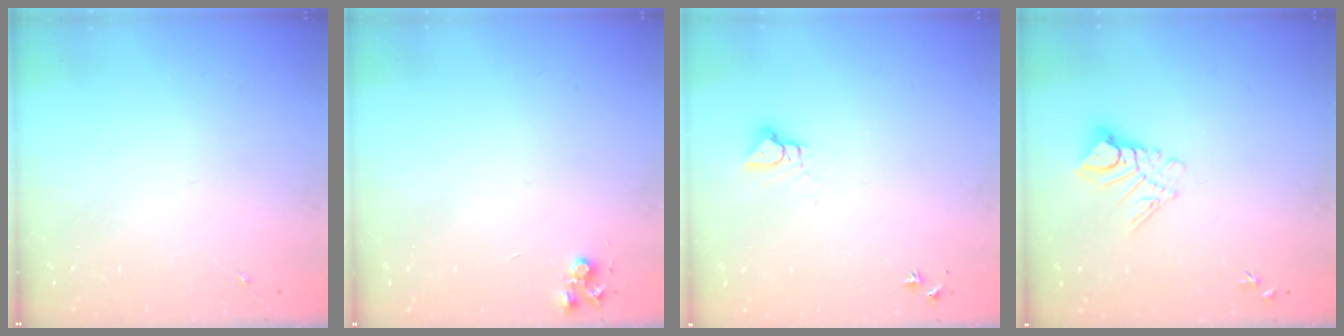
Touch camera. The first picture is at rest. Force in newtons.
{"total": 4.6, "press": 4.5, "slide": 0.7}
{"total": 4.4, "press": 4.3, "slide": 0.4}
{"total": 8.9, "press": 8.9, "slide": 0.8}